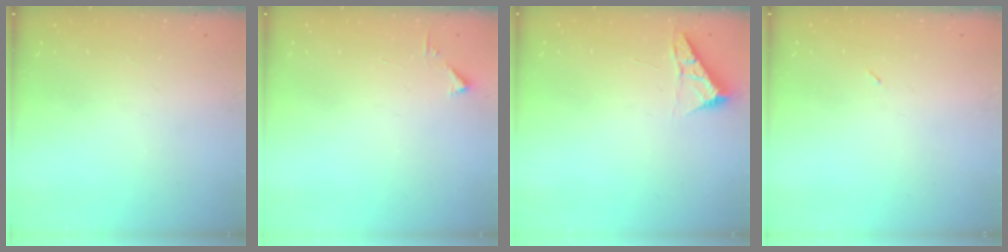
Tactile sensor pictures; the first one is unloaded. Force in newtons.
{"total": 3.1, "press": 3.1, "slide": 0.4}
{"total": 4.0, "press": 4.0, "slide": 0.5}
{"total": 2.2, "press": 2.1, "slide": 0.9}